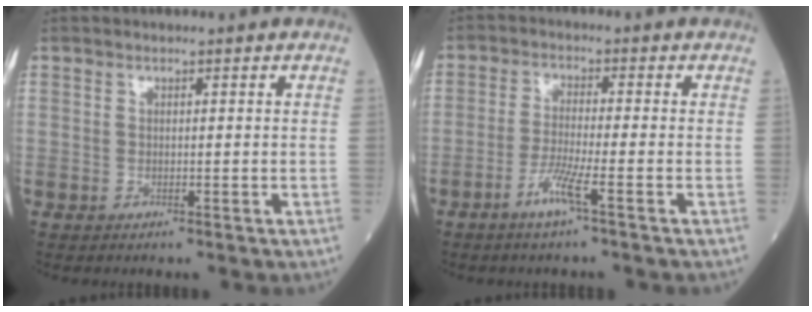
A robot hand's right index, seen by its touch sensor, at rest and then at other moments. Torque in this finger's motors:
{"motor_torque": [0.34, -0.08, 0.22, 0.08]}